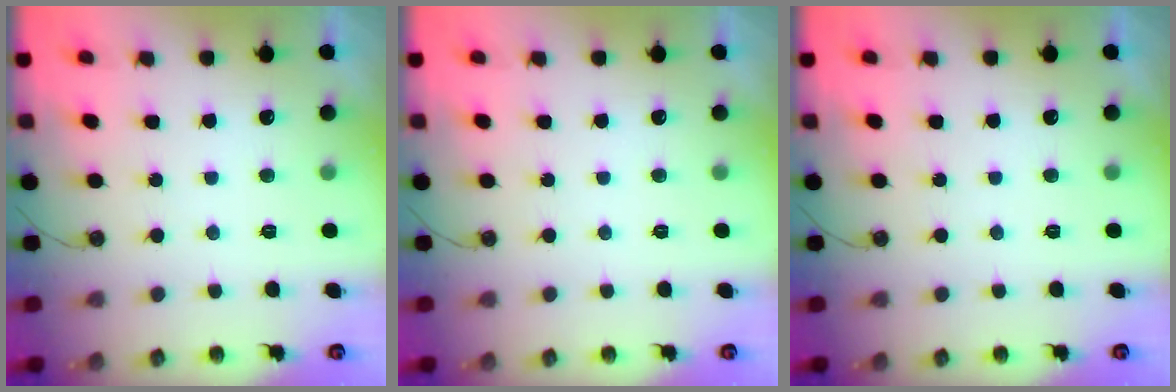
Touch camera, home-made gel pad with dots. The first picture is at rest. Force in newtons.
{"total": 0.0}
{"total": 0.0}